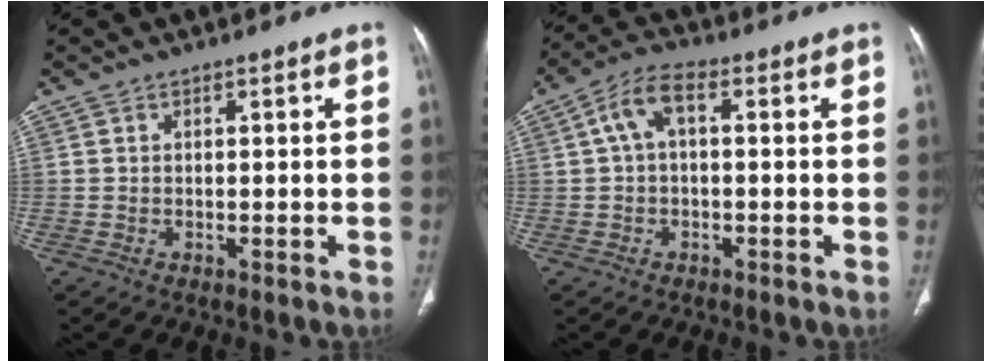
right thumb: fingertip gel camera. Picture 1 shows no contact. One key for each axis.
{"total": 5.9, "fx": 0.7, "fy": 2.9, "fz": 5.1, "tx": -0.098, "ty": 0.022, "tz": 0.005}